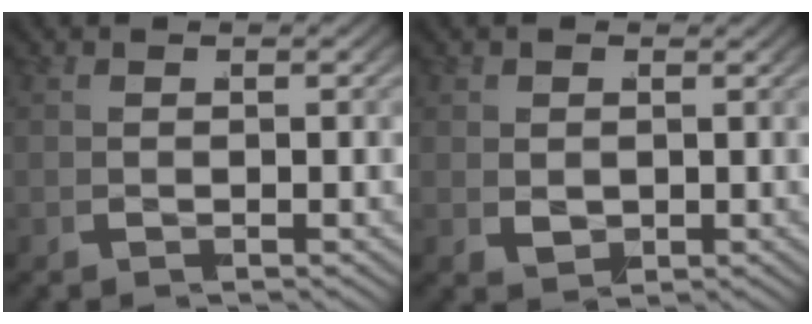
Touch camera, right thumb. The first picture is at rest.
{"total": 1.7, "force": [0.2, 1.4, 0.9], "torque": [-0.016, -0.015, 0.009]}